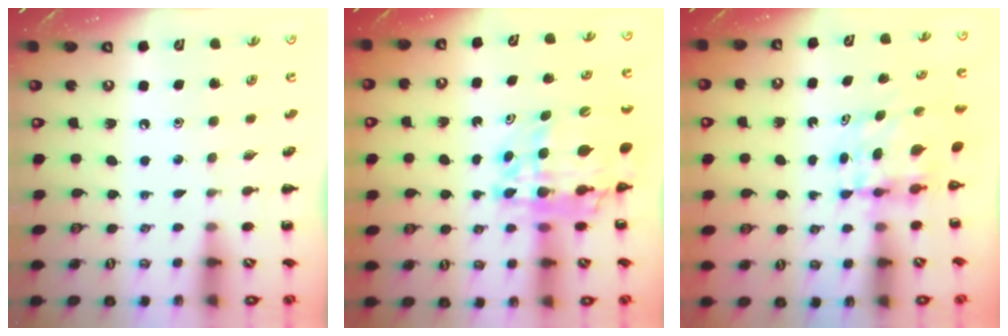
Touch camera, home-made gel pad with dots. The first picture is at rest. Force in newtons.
{"total": 17.0, "press": 16.3, "slide": 4.6}
{"total": 6.0, "press": 5.9, "slide": 1.0}